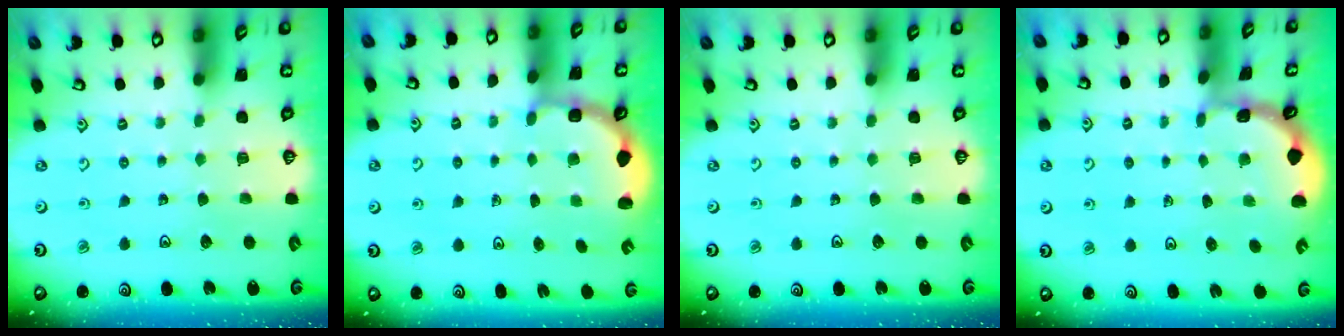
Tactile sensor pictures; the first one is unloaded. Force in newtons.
{"total": 2.7, "press": 2.3, "slide": 1.5}
{"total": 0.0}
{"total": 1.2, "press": 1.2, "slide": 0.1}